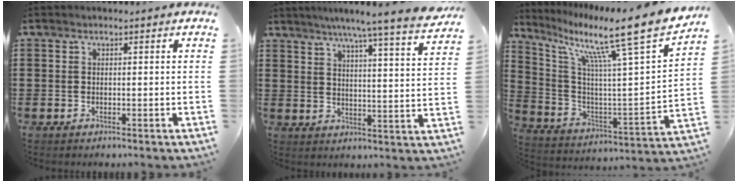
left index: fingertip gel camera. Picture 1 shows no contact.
{"total": 6.8, "force": [5.9, -1.3, 3.1], "torque": [-0.075, -0.045, 0.093]}
{"total": 13.0, "force": [9.4, 0.3, 9.0], "torque": [-0.171, -0.075, 0.134]}